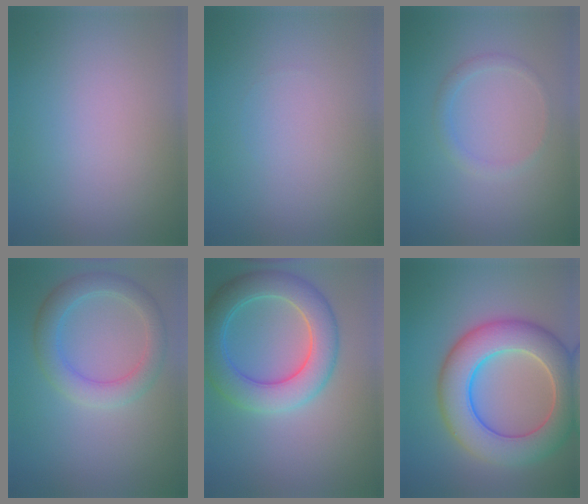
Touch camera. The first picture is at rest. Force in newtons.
{"total": 0.0}
{"total": 1.2, "press": 1.2, "slide": 0.0}
{"total": 3.8, "press": 3.8, "slide": 0.3}
{"total": 6.4, "press": 6.4, "slide": 0.3}
{"total": 9.1, "press": 9.1, "slide": 0.4}